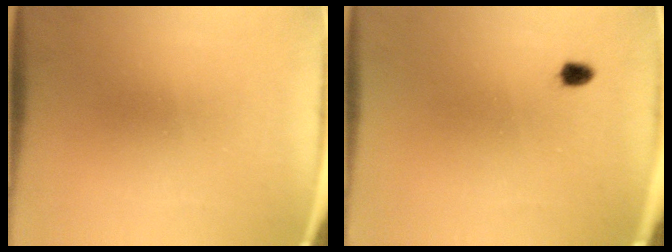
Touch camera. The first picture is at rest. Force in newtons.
{"total": 1.2}